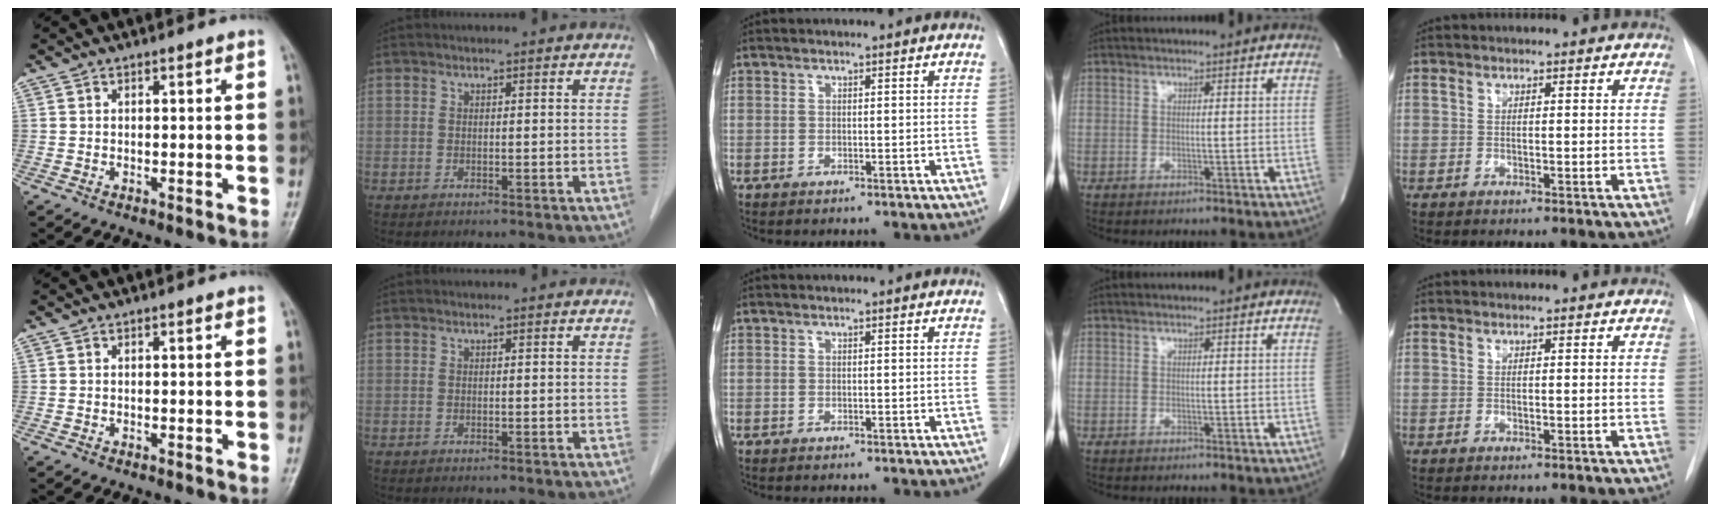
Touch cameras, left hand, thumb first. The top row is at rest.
{}